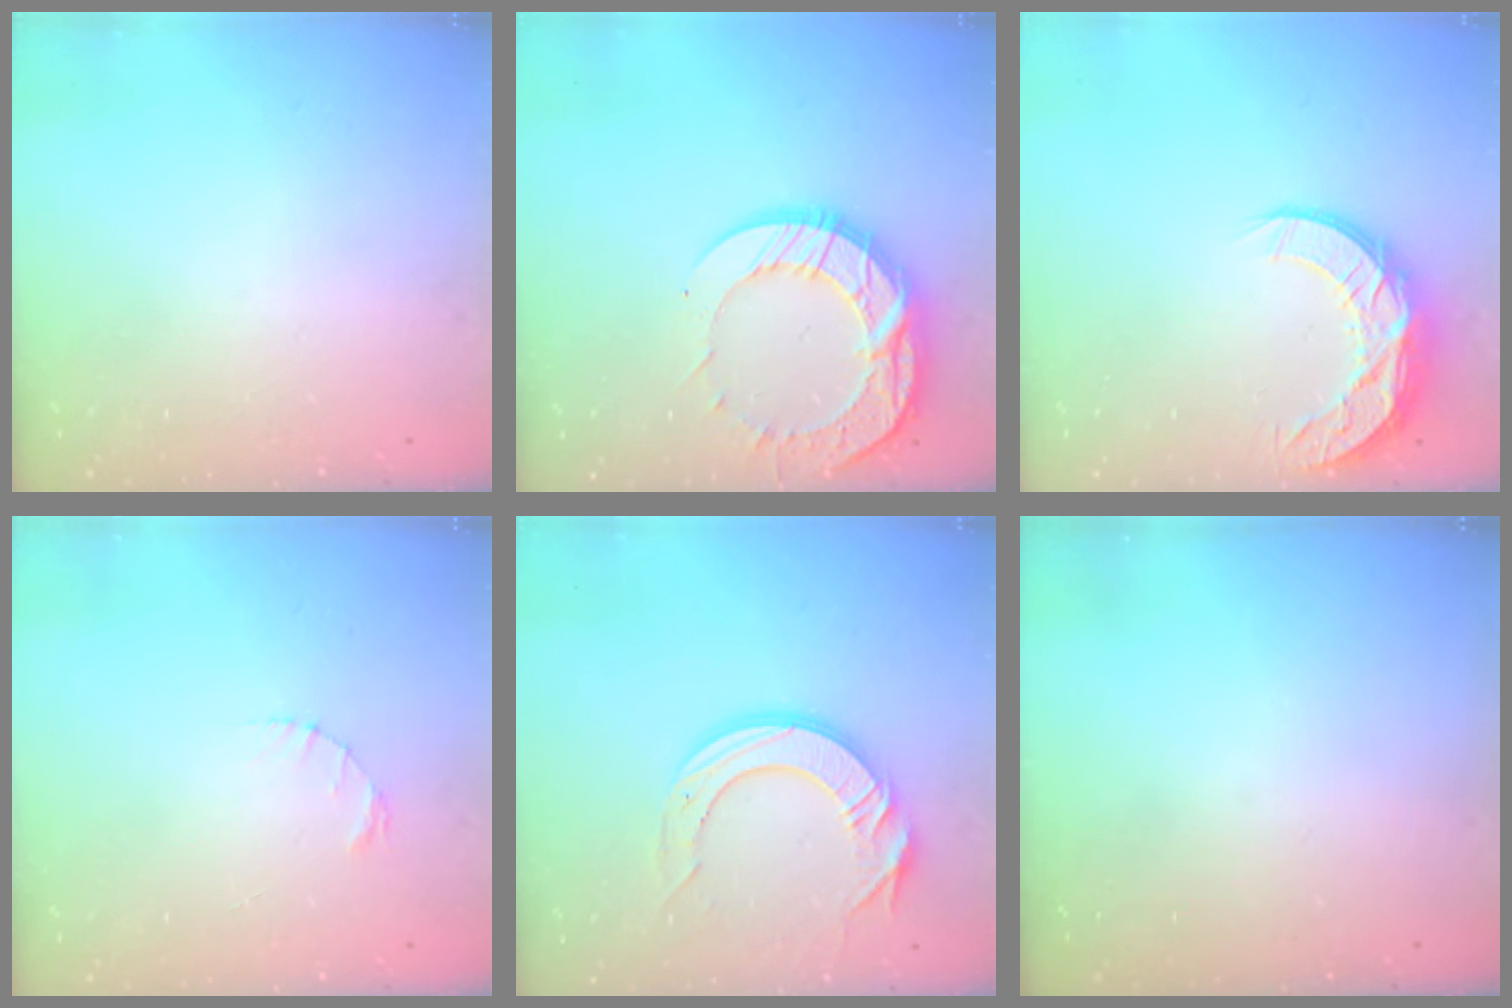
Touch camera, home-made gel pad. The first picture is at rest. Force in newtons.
{"total": 14.6, "press": 14.6, "slide": 1.2}
{"total": 11.3, "press": 11.3, "slide": 0.7}
{"total": 1.4, "press": 1.4, "slide": 0.2}
{"total": 14.2, "press": 14.1, "slide": 1.5}
{"total": 0.0}